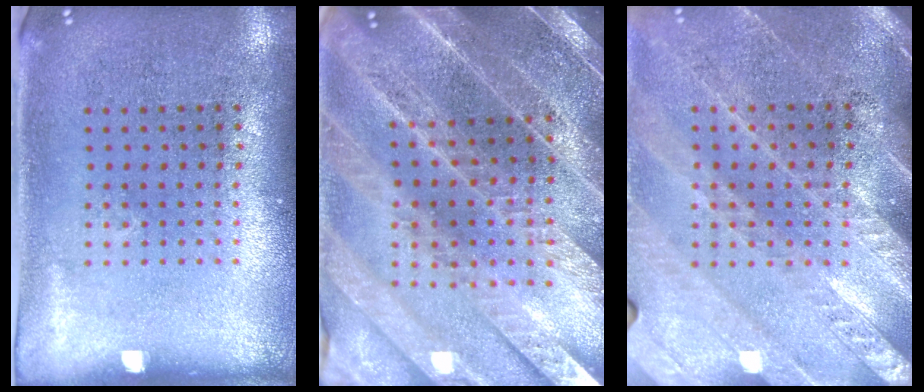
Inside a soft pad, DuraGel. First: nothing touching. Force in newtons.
{"total": 3.6, "press": 3.4, "slide": 1.2}
{"total": 2.9, "press": 2.6, "slide": 1.4}